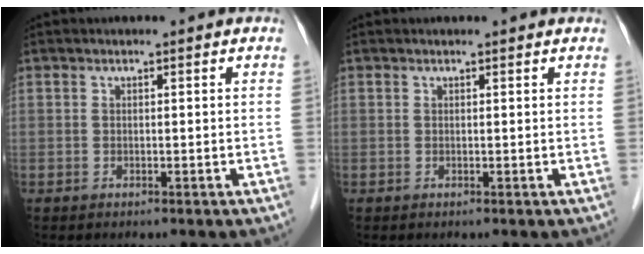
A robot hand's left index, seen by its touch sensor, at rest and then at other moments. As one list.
[{"total": 1.8, "force": [1.8, 0.2, 0.3], "torque": [-0.012, 0.016, 0.017]}]